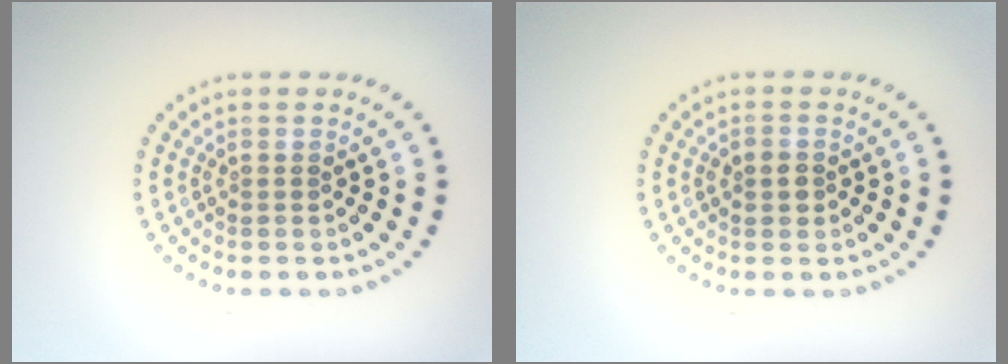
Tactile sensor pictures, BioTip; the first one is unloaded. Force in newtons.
{"total": 1.4, "press": 1.3, "slide": 0.3}